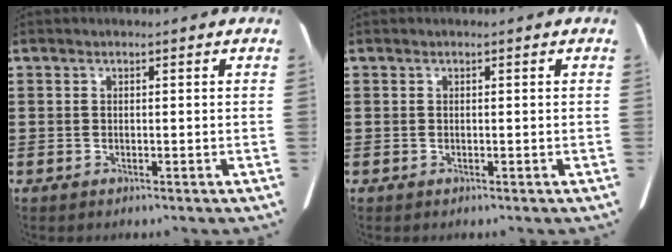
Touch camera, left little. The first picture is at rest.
{"total": 0.0}